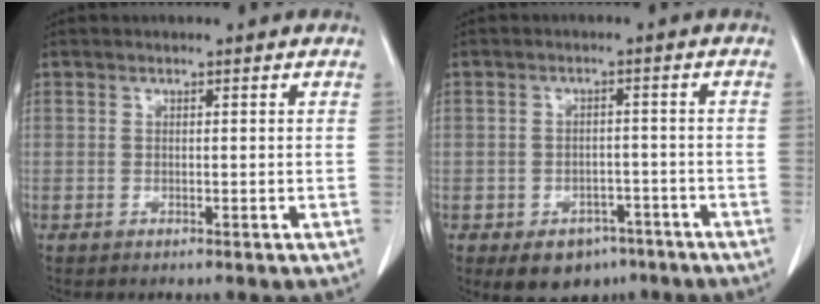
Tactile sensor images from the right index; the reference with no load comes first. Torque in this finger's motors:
{"motor_torque": [0.03, -0.05, -0.15, -0.12]}